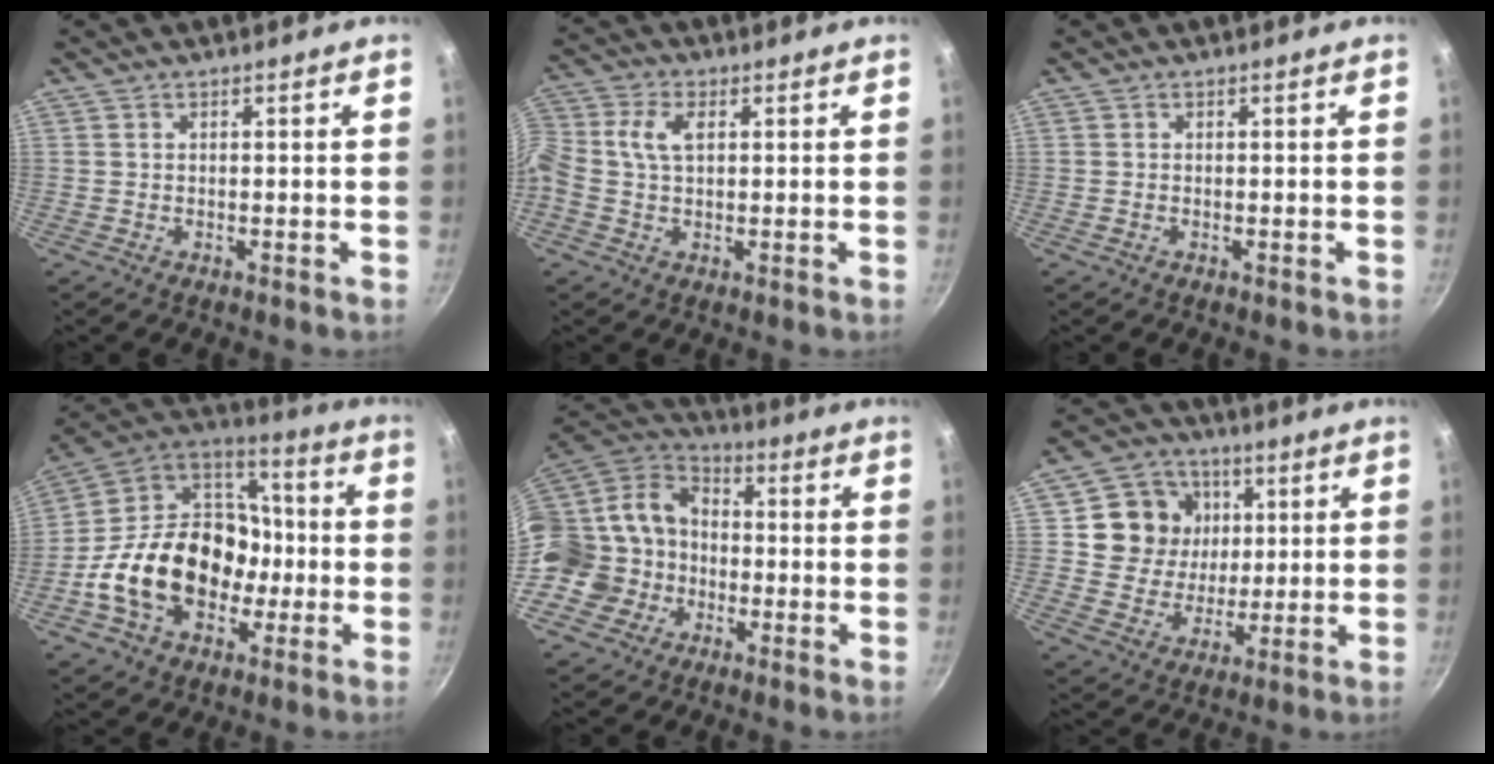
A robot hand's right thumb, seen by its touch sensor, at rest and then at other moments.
{"total": 7.3, "force": [1.1, 4.7, 5.5], "torque": [-0.120, 0.024, 0.009]}
{"total": 0.0}
{"total": 24.4, "force": [-5.3, 17.9, 15.8], "torque": [-0.245, 0.064, -0.090]}
{"total": 17.4, "force": [-4.0, 15.2, 7.5], "torque": [-0.127, 0.050, -0.078]}
{"total": 12.6, "force": [3.1, 11.4, 4.3], "torque": [-0.046, -0.004, 0.051]}